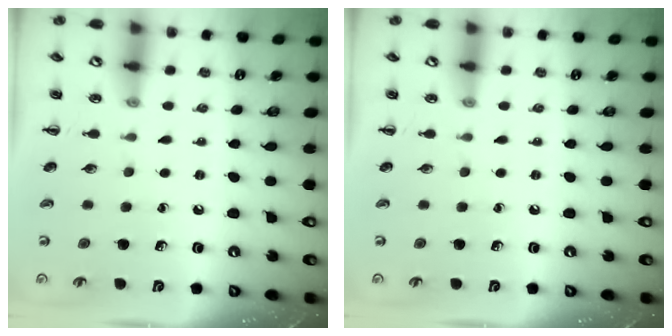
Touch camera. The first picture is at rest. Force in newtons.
{"total": 0.0}